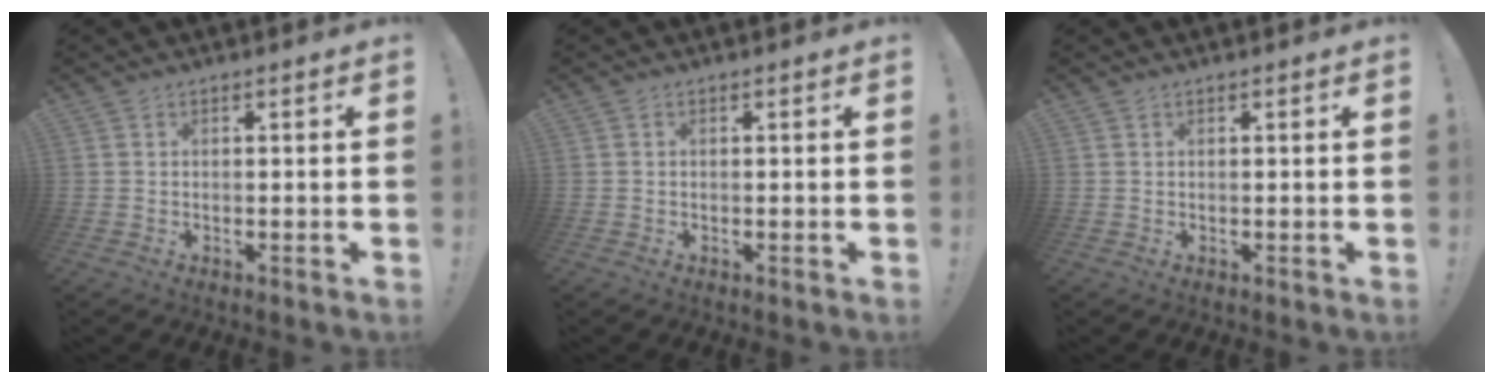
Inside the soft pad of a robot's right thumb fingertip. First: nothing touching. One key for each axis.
{"total": 0.0}
{"total": 0.0}